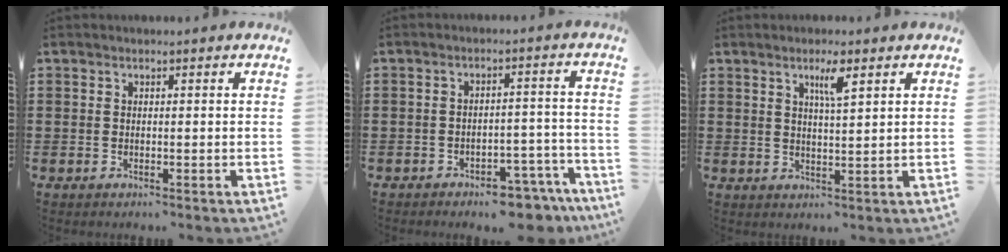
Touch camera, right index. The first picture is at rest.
{"total": 4.7, "force": [-4.4, 0.8, 1.5], "torque": [-0.025, 0.007, -0.085]}
{"total": 3.7, "force": [2.1, 0.4, 3.0], "torque": [-0.057, 0.000, 0.033]}